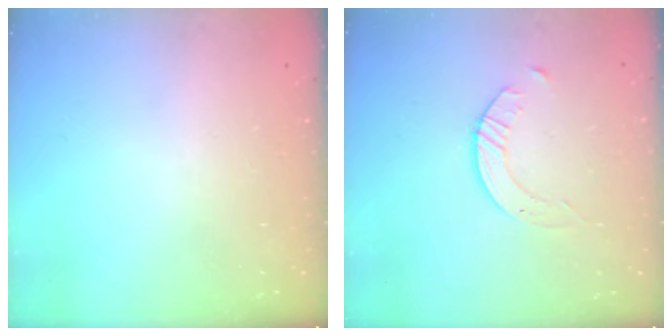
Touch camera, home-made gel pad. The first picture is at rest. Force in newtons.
{"total": 2.6, "press": 2.6, "slide": 0.3}